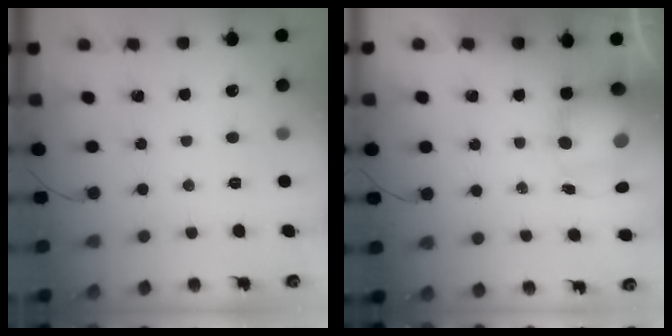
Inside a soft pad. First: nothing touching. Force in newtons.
{"total": 8.2, "press": 8.1, "slide": 1.5}